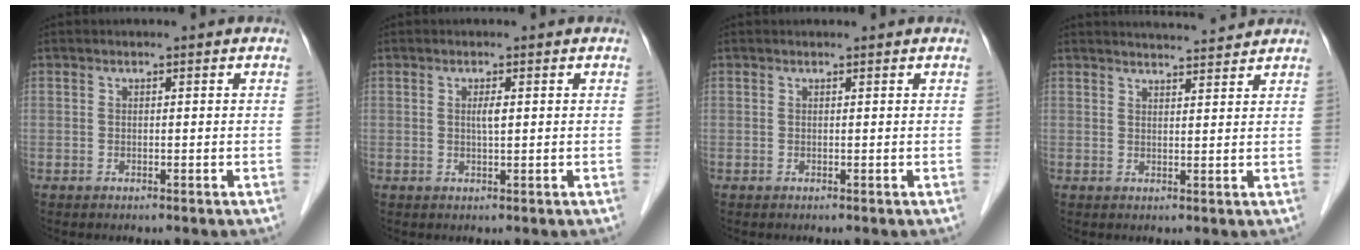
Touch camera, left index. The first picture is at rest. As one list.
[{"total": 1.3, "force": [0.3, 0.1, 1.2], "torque": [-0.028, -0.001, 0.006]}, {"total": 1.0, "force": [1.0, 0.1, 0.1], "torque": [-0.008, 0.010, 0.015]}, {"total": 6.1, "force": [6.0, 0.0, 1.2], "torque": [-0.022, 0.015, 0.077]}]